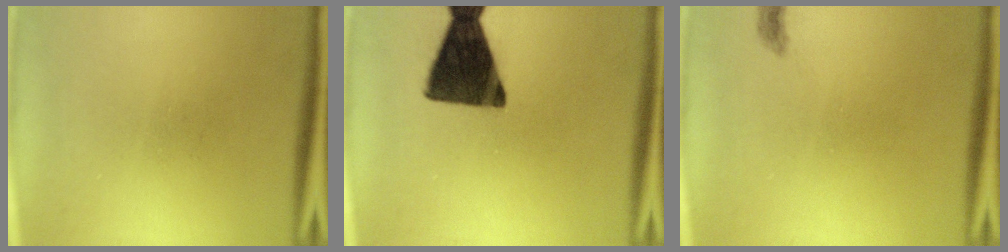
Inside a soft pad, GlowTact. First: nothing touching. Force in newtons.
{"total": 14.7}
{"total": 0.7}